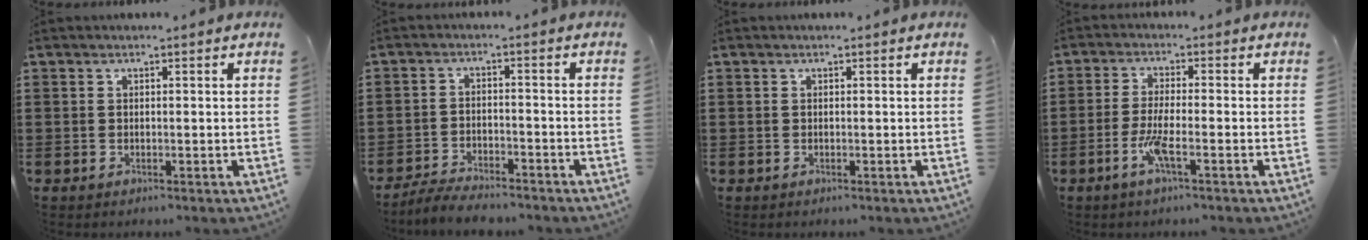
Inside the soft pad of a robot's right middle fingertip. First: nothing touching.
{"total": 3.8, "force": [-3.7, 0.4, 0.8], "torque": [-0.016, 0.008, -0.078]}
{"total": 0.0}
{"total": 4.5, "force": [-2.0, 0.5, 3.9], "torque": [-0.089, -0.007, -0.043]}